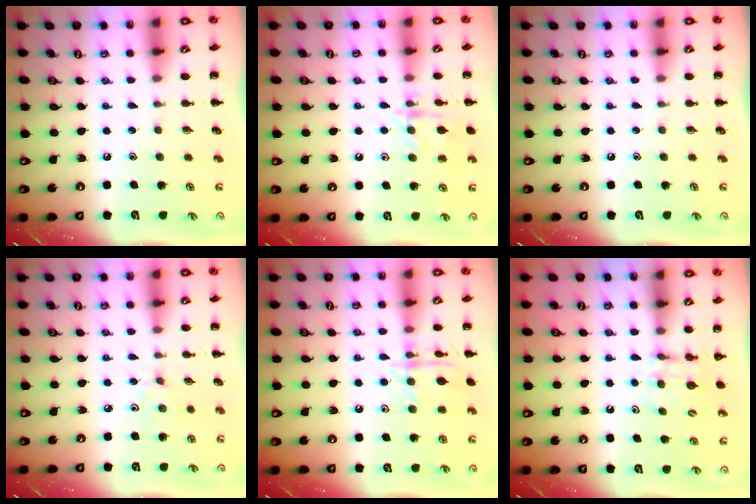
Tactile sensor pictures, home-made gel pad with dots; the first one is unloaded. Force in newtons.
{"total": 11.7, "press": 11.7, "slide": 0.8}
{"total": 0.0}
{"total": 2.5, "press": 2.3, "slide": 0.9}
{"total": 10.8, "press": 10.7, "slide": 0.6}
{"total": 6.6, "press": 6.4, "slide": 1.6}